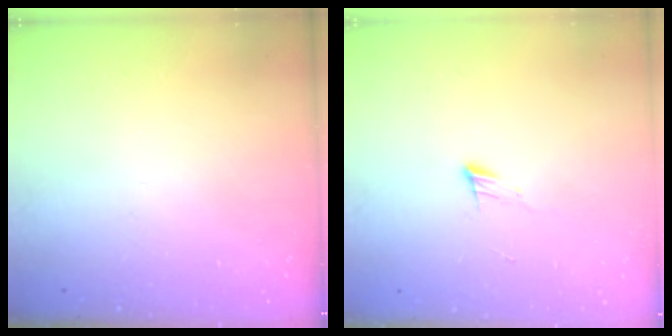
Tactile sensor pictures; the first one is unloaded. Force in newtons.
{"total": 6.3, "press": 6.2, "slide": 0.5}